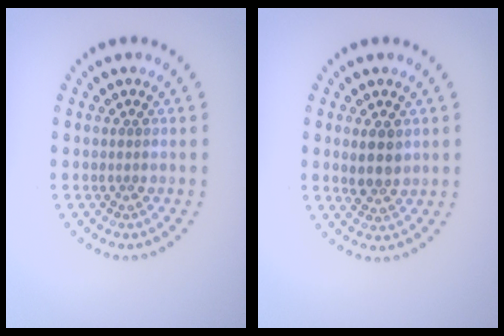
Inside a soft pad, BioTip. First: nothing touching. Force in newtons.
{"total": 2.6, "press": 2.4, "slide": 0.8}